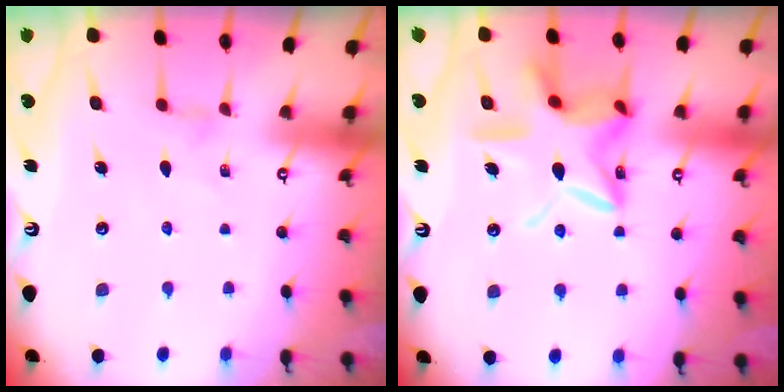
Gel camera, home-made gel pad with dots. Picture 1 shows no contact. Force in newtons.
{"total": 17.4, "press": 17.3, "slide": 1.4}